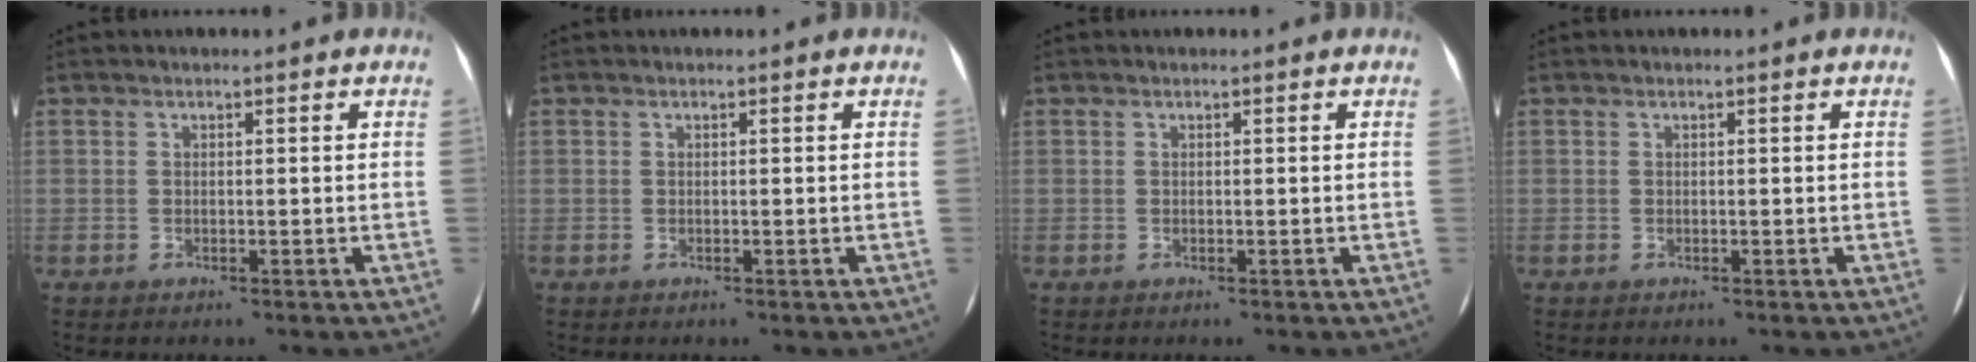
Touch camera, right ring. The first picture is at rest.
{"total": 0.0}
{"total": 0.0}
{"total": 0.0}